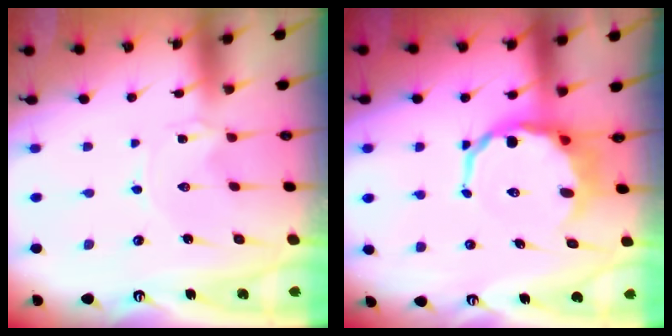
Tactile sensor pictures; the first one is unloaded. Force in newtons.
{"total": 9.6, "press": 9.2, "slide": 2.7}